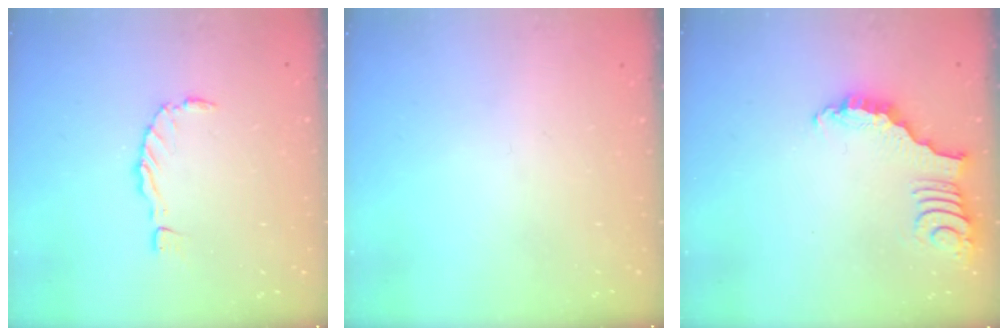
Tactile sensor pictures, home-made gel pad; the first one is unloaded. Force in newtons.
{"total": 0.0}
{"total": 2.8, "press": 2.8, "slide": 0.4}